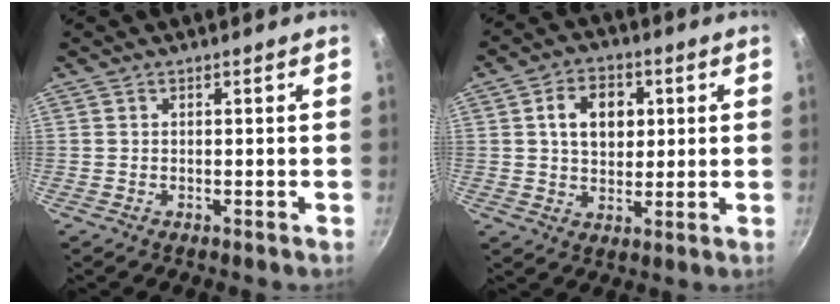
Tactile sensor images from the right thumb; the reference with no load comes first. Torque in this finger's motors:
{"motor_torque": [-0.03, 1.85, 0.90, -0.08, 0.16]}